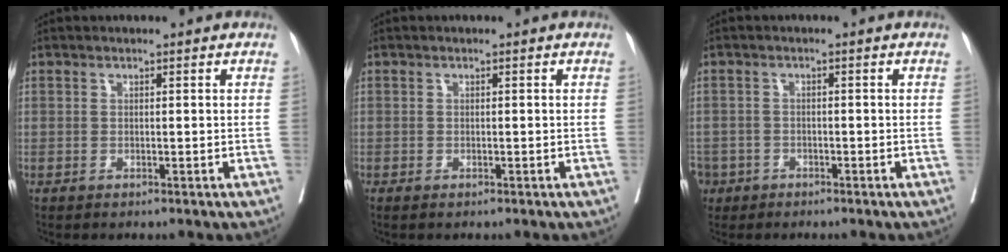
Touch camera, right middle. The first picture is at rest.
{"total": 0.7, "force": [-0.5, 0.2, 0.4], "torque": [-0.009, -0.002, -0.006]}
{"total": 6.7, "force": [-3.9, 5.2, 1.5], "torque": [-0.053, 0.000, -0.069]}